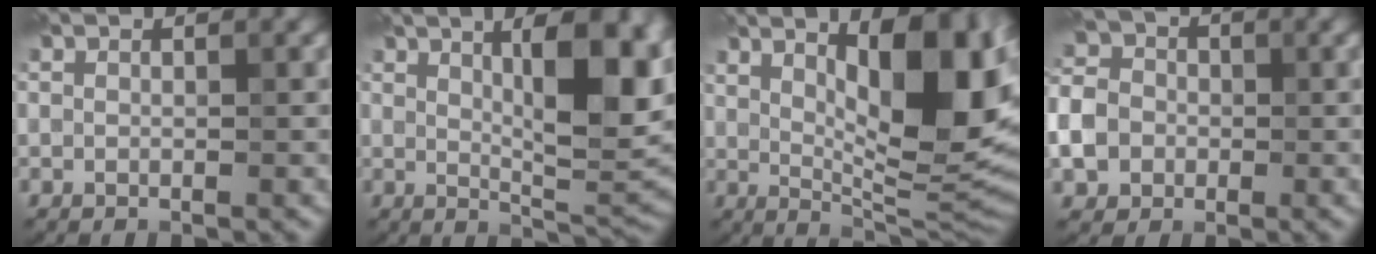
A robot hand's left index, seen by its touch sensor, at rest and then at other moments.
{"total": 11.0, "force": [3.5, 3.3, 9.9], "torque": [-0.128, 0.000, 0.060]}
{"total": 13.0, "force": [4.1, 4.2, 11.6], "torque": [-0.153, -0.005, 0.070]}
{"total": 5.6, "force": [-1.2, 4.7, 2.7], "torque": [-0.060, -0.006, -0.033]}